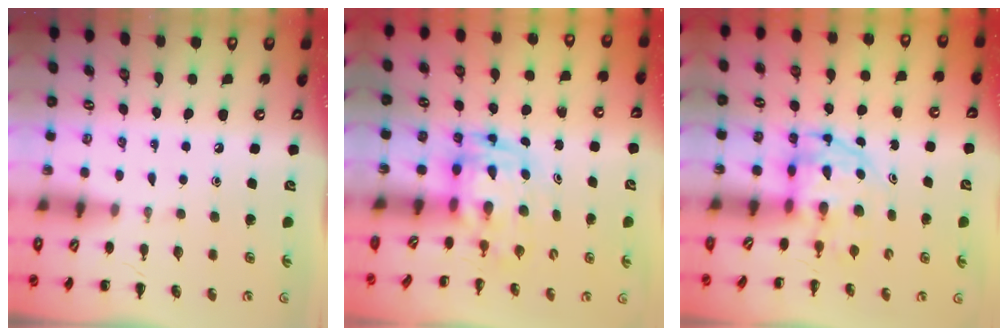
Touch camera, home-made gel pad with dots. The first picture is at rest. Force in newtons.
{"total": 3.2, "press": 3.1, "slide": 0.6}
{"total": 3.7, "press": 3.7, "slide": 0.5}